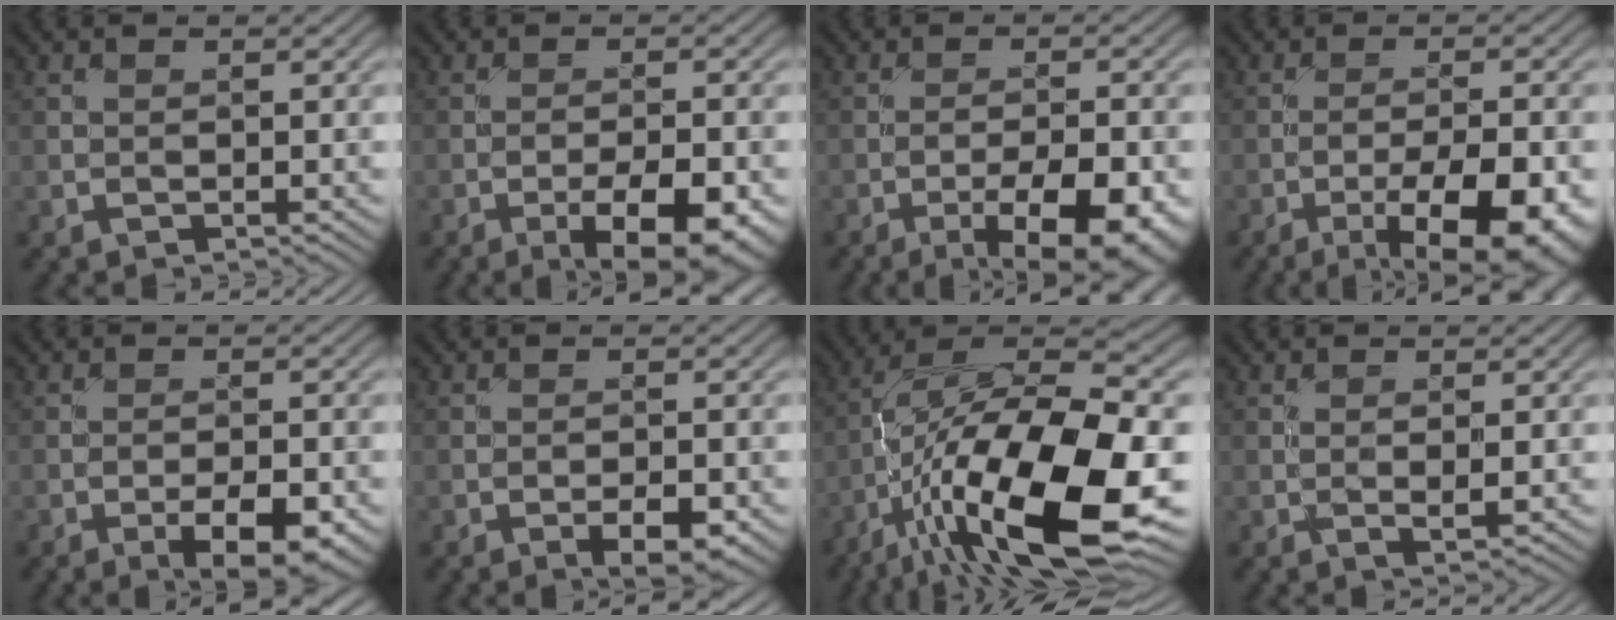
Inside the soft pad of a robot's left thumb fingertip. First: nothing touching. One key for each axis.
{"total": 9.5, "fx": -5.1, "fy": 3.0, "fz": 7.4, "tx": -0.117, "ty": -0.007, "tz": -0.065}
{"total": 11.6, "fx": -6.5, "fy": 3.6, "fz": 8.8, "tx": -0.130, "ty": -0.006, "tz": -0.083}
{"total": 12.9, "fx": -7.0, "fy": 4.1, "fz": 10.0, "tx": -0.149, "ty": -0.012, "tz": -0.090}
{"total": 6.7, "fx": -3.3, "fy": 2.1, "fz": 5.4, "tx": -0.081, "ty": 0.000, "tz": -0.044}
{"total": 4.2, "fx": -2.1, "fy": 1.4, "fz": 3.3, "tx": -0.051, "ty": 0.003, "tz": -0.029}
{"total": 18.9, "fx": -6.7, "fy": 7.0, "fz": 16.2, "tx": -0.305, "ty": -0.005, "tz": -0.116}
{"total": 1.7, "fx": 0.0, "fy": 0.5, "fz": 1.6, "tx": -0.029, "ty": -0.002, "tz": 0.002}